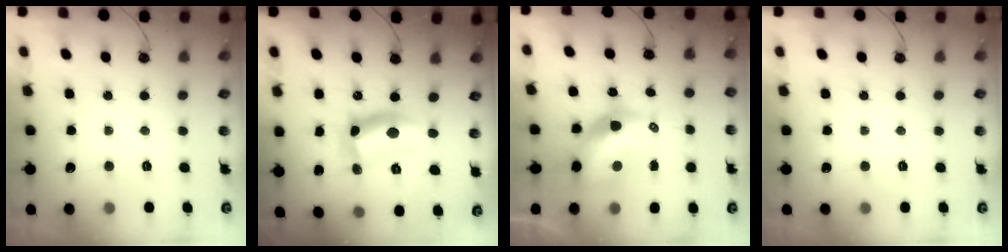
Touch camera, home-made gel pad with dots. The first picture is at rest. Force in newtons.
{"total": 10.9, "press": 10.9, "slide": 0.7}
{"total": 10.7, "press": 10.7, "slide": 0.9}
{"total": 0.0}